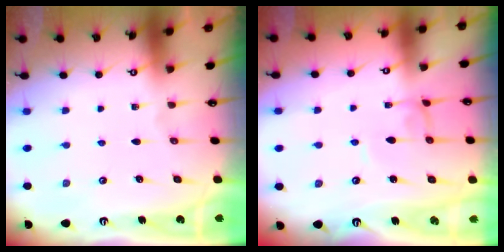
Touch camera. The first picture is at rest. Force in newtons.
{"total": 0.5, "press": 0.5, "slide": 0.2}